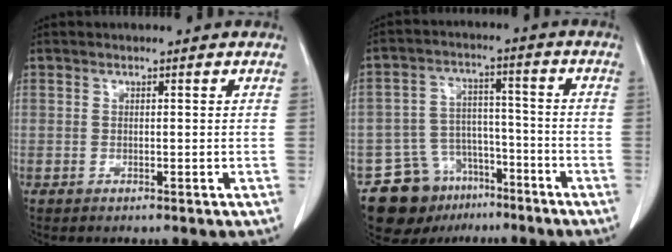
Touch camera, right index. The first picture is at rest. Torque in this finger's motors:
{"motor_torque": [-0.04, -0.10, -0.57, -0.14]}